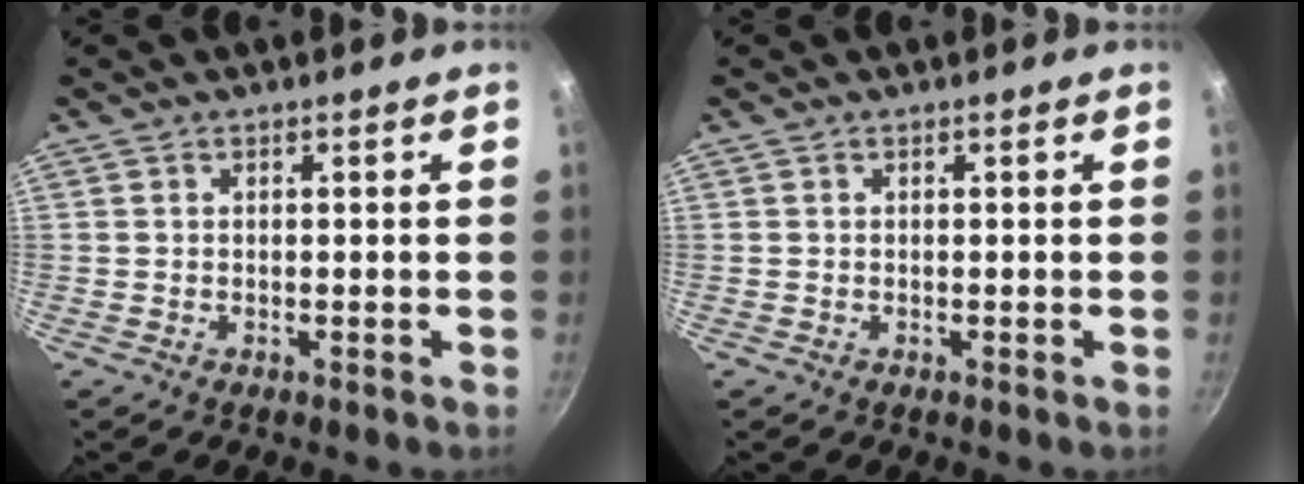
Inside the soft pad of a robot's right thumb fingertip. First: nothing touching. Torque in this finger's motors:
{"motor_torque": [-0.09, 0.09, 0.01, -0.02, 0.00]}